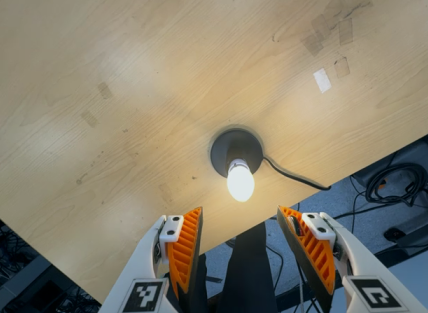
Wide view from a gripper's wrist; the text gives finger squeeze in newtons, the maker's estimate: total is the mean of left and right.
{"total": 0.0}